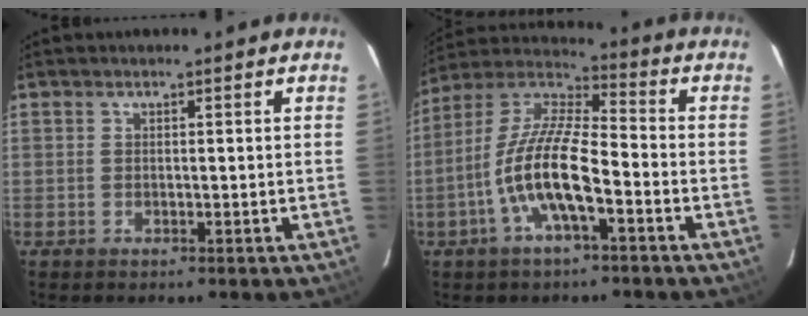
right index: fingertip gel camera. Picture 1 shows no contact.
{"total": 13.2, "force": [-5.0, 3.6, 11.7], "torque": [-0.237, 0.000, -0.099]}